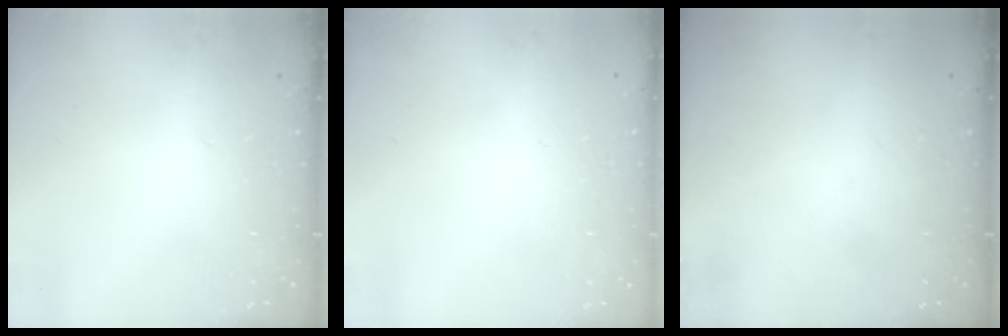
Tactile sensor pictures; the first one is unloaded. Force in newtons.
{"total": 0.0}
{"total": 0.0}